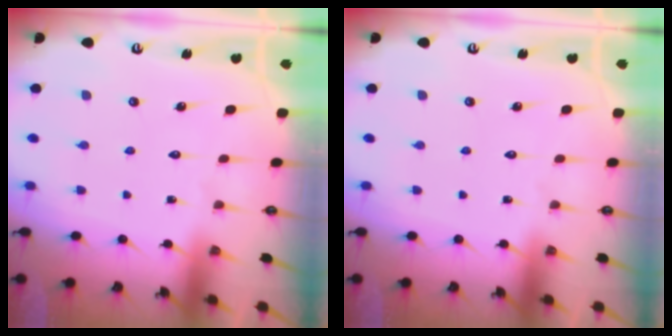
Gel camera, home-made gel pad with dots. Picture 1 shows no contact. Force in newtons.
{"total": 0.0}